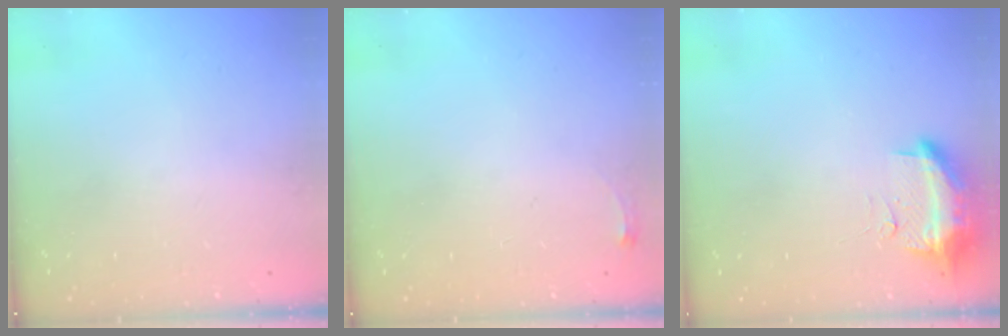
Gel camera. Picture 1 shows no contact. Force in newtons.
{"total": 2.8, "press": 2.8, "slide": 0.4}
{"total": 19.1, "press": 13.0, "slide": 14.0}